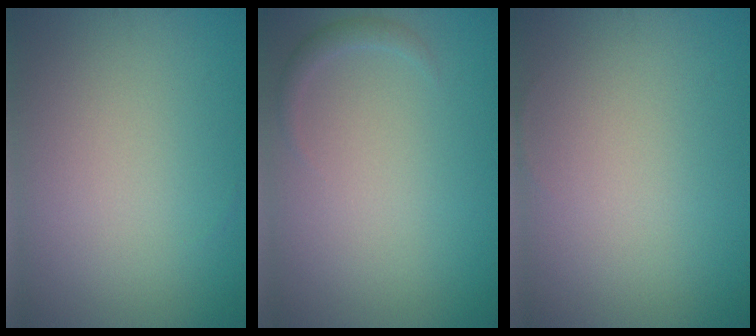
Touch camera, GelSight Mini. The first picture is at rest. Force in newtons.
{"total": 1.1, "press": 1.1, "slide": 0.2}
{"total": 0.0}